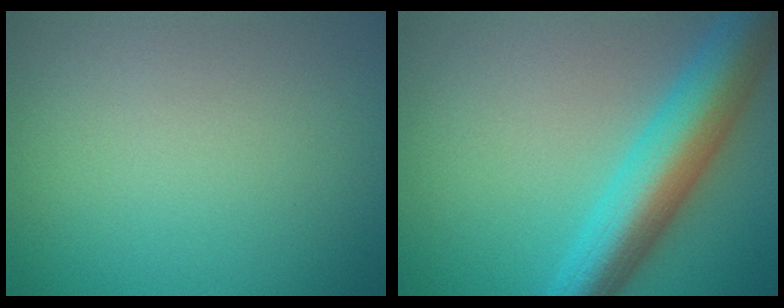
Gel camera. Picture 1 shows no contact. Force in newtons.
{"total": 8.5, "press": 8.5, "slide": 0.3}